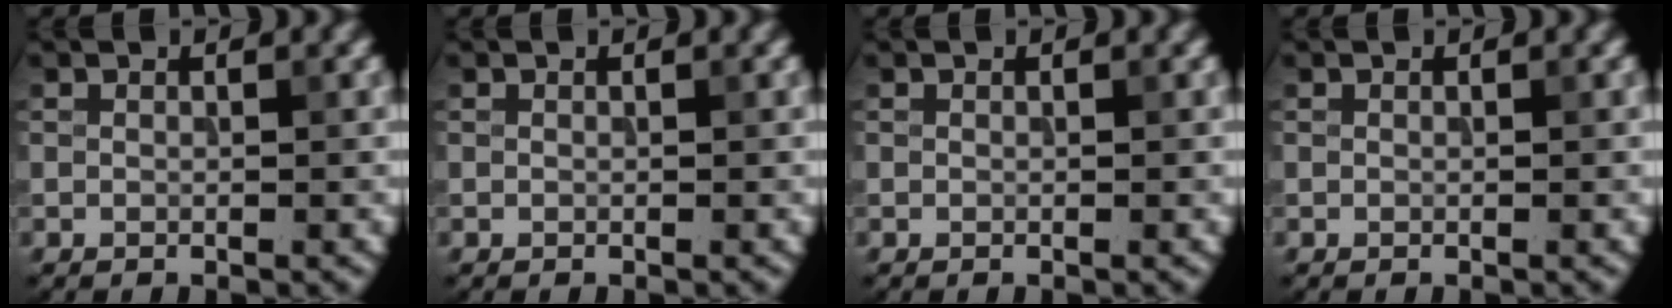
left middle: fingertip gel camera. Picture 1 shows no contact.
{"total": 0.0}
{"total": 0.0}
{"total": 0.0}